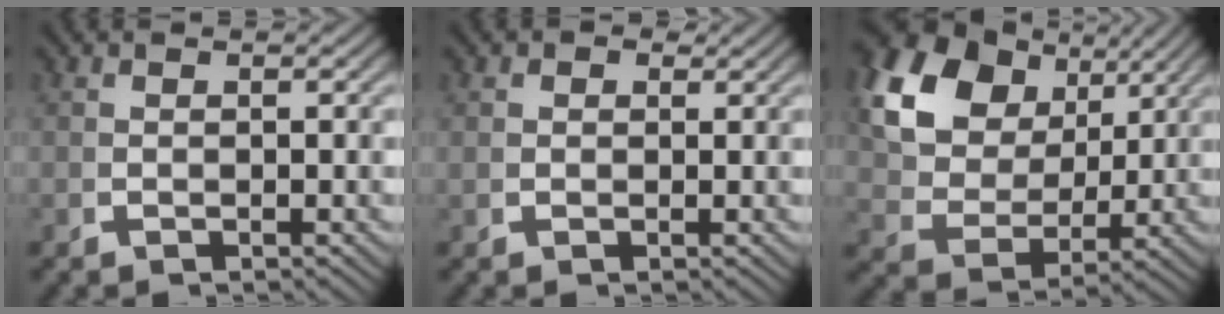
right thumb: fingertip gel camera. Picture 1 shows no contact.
{"total": 1.6, "force": [1.2, 1.0, 0.5], "torque": [-0.013, -0.002, 0.020]}
{"total": 12.4, "force": [3.6, 8.9, 7.7], "torque": [-0.176, -0.015, 0.070]}